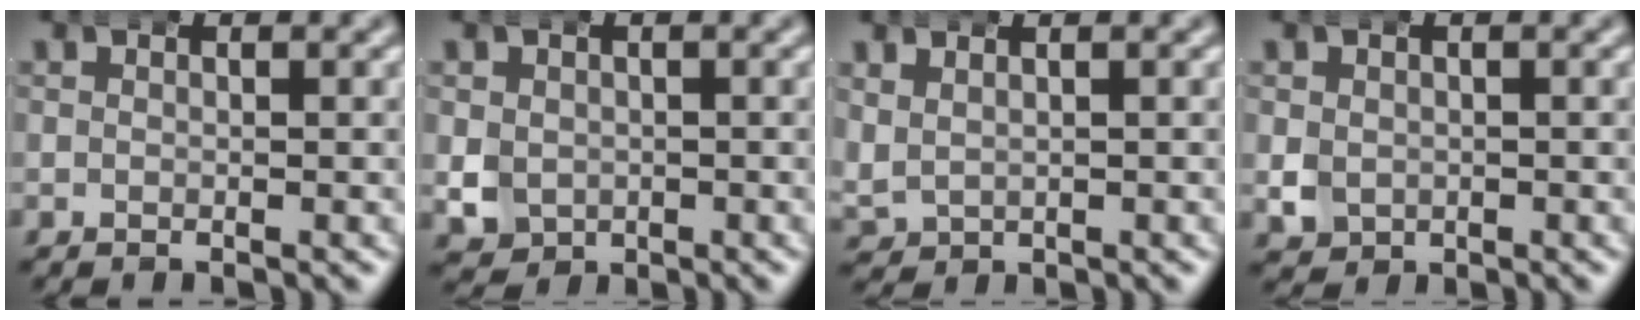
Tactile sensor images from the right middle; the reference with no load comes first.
{"total": 3.3, "force": [-0.4, 3.0, 1.4], "torque": [-0.031, -0.017, 0.001]}
{"total": 2.6, "force": [0.6, 2.3, 1.0], "torque": [-0.027, -0.005, 0.017]}
{"total": 2.2, "force": [-0.2, 2.1, 0.9], "torque": [-0.021, -0.011, 0.004]}